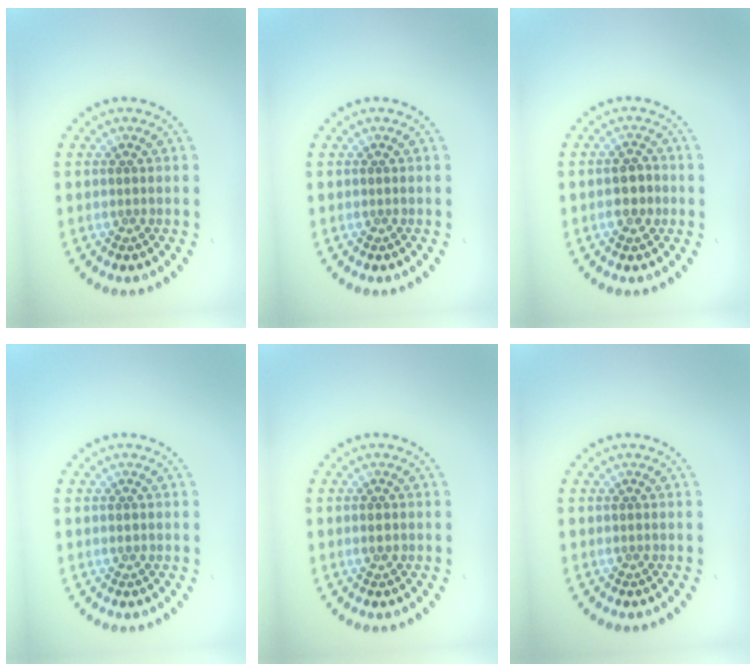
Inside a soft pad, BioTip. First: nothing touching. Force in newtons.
{"total": 0.0}
{"total": 2.4, "press": 2.3, "slide": 0.6}
{"total": 0.6, "press": 0.6, "slide": 0.1}
{"total": 1.1, "press": 1.1, "slide": 0.0}
{"total": 0.0}